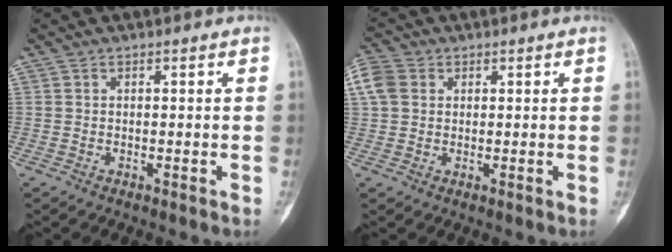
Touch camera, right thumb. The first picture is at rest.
{"total": 5.6, "force": [1.6, 4.4, 3.0], "torque": [-0.071, 0.012, 0.027]}